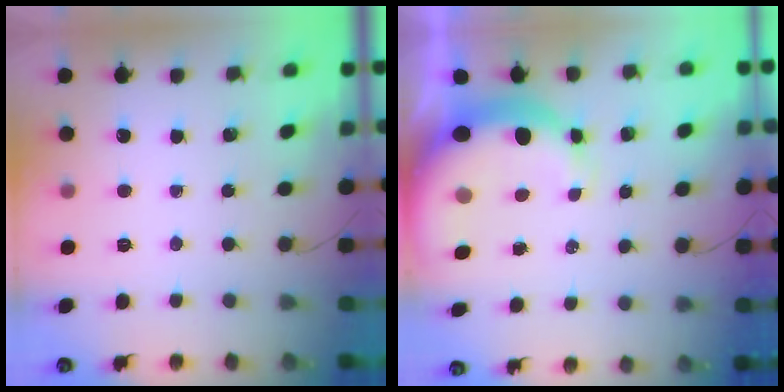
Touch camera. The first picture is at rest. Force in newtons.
{"total": 9.1, "press": 8.7, "slide": 2.4}